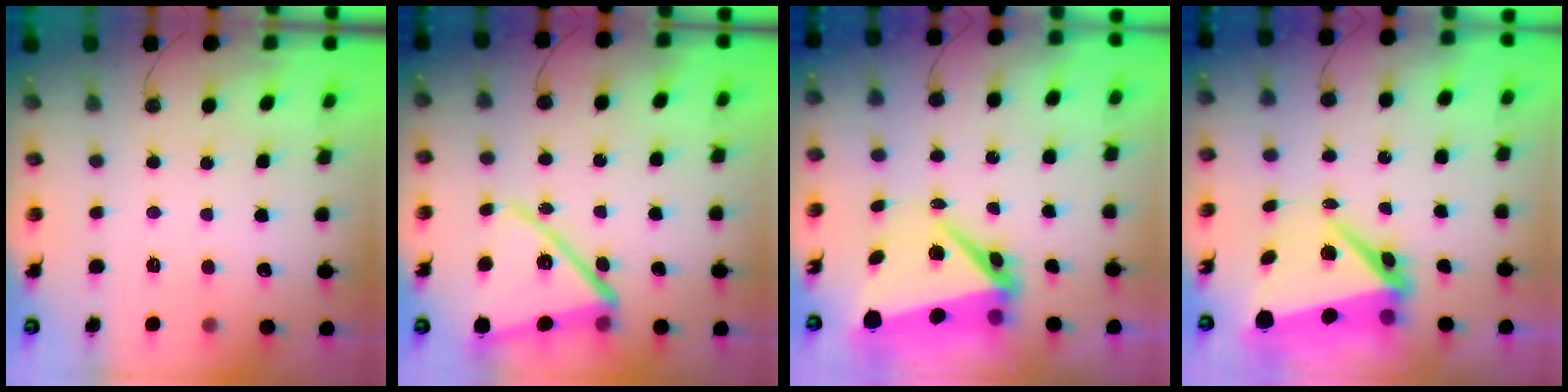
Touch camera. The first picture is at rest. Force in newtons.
{"total": 16.4, "press": 16.4, "slide": 1.1}
{"total": 9.8, "press": 9.7, "slide": 1.2}
{"total": 9.8, "press": 9.7, "slide": 1.2}